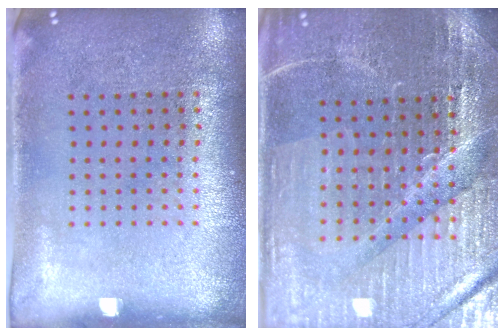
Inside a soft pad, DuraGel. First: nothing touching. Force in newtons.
{"total": 3.8, "press": 3.8, "slide": 0.7}